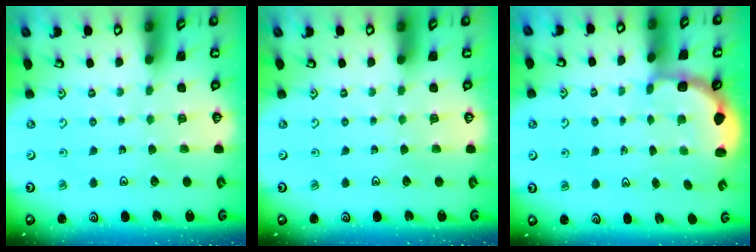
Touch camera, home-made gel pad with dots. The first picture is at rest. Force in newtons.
{"total": 0.0}
{"total": 3.0, "press": 2.6, "slide": 1.5}